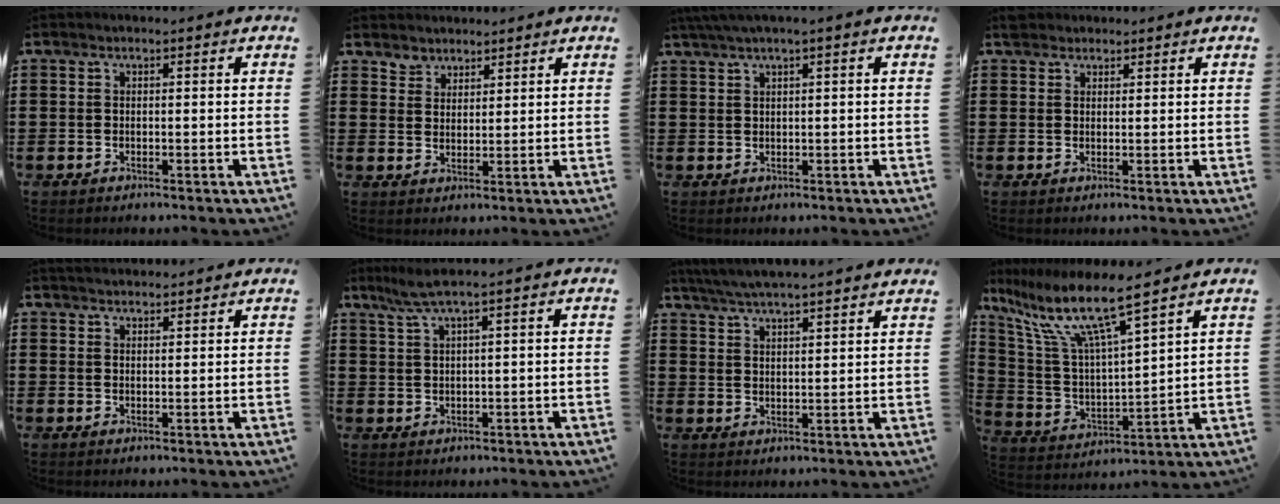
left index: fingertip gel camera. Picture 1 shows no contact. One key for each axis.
{"total": 3.3, "fx": 2.8, "fy": 1.6, "fz": -0.6, "tx": -0.003, "ty": 0.000, "tz": 0.054}
{"total": 1.9, "fx": 0.9, "fy": -0.2, "fz": 1.6, "tx": -0.030, "ty": -0.002, "tz": 0.017}
{"total": 1.9, "fx": 1.6, "fy": 1.0, "fz": 0.2, "tx": -0.009, "ty": 0.005, "tz": 0.032}
{"total": 2.0, "fx": 2.0, "fy": 0.0, "fz": 0.1, "tx": -0.006, "ty": 0.000, "tz": 0.039}
{"total": 3.6, "fx": 2.3, "fy": -0.2, "fz": 2.8, "tx": -0.067, "ty": -0.002, "tz": 0.039}
{"total": 4.7, "fx": 4.5, "fy": -0.4, "fz": 1.3, "tx": -0.041, "ty": -0.019, "tz": 0.079}
{"total": 11.0, "fx": 8.0, "fy": 1.0, "fz": 7.5, "tx": -0.181, "ty": -0.051, "tz": 0.130}